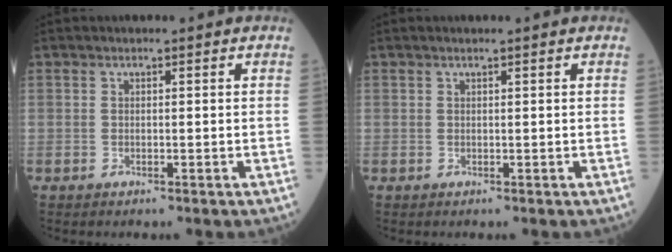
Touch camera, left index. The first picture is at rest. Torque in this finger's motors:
{"motor_torque": [-0.03, 0.08, 0.03, -0.01]}